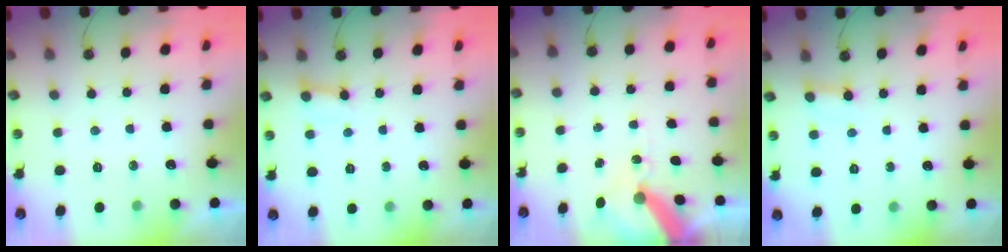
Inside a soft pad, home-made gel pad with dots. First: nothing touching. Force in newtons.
{"total": 3.3, "press": 3.3, "slide": 0.2}
{"total": 10.2, "press": 10.1, "slide": 1.4}
{"total": 2.2, "press": 2.2, "slide": 0.1}